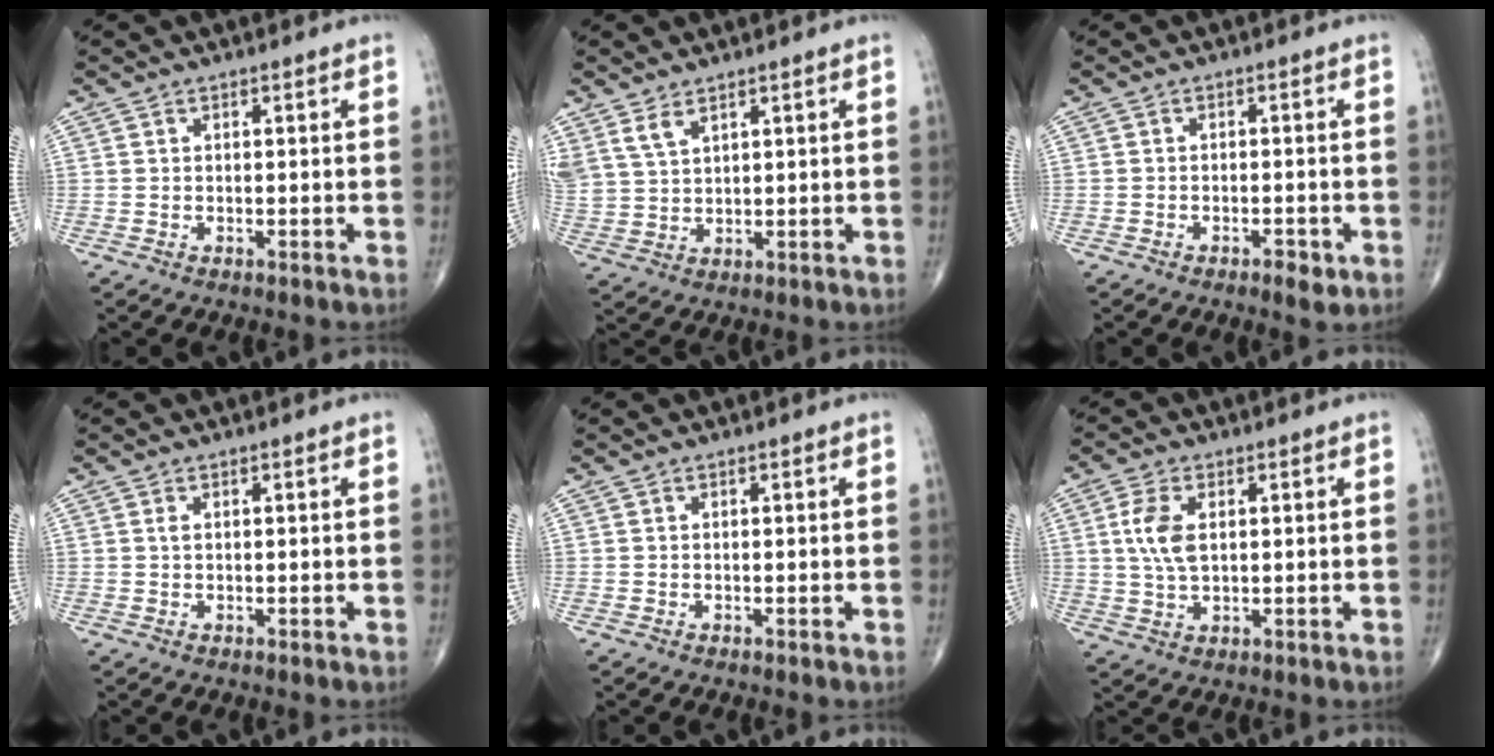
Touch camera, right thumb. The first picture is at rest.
{"total": 5.2, "force": [3.5, 2.4, 3.0], "torque": [-0.061, -0.012, 0.081]}
{"total": 2.8, "force": [-1.5, 1.2, 2.0], "torque": [-0.029, 0.005, -0.022]}
{"total": 0.7, "force": [0.3, 0.4, 0.6], "torque": [-0.013, 0.004, 0.006]}
{"total": 0.0}
{"total": 6.7, "force": [1.4, 3.6, 5.4], "torque": [-0.119, -0.002, 0.027]}